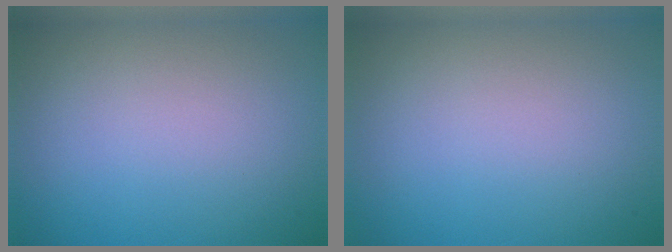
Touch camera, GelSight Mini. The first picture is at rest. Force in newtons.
{"total": 0.0}